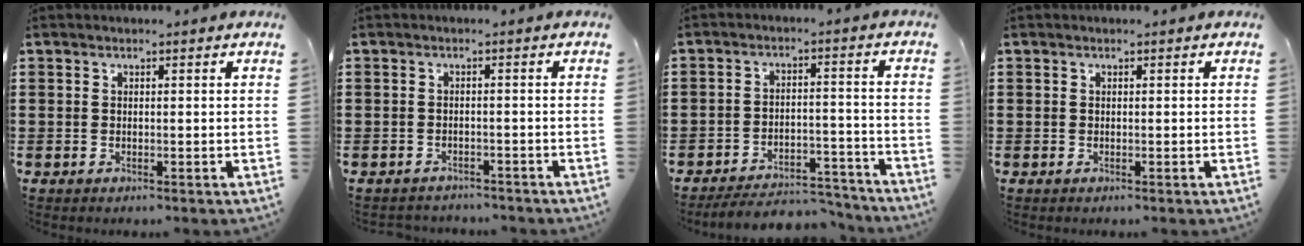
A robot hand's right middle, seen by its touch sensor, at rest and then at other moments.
{"total": 1.7, "force": [-1.7, 0.3, -0.3], "torque": [-0.002, -0.002, -0.038]}
{"total": 5.3, "force": [-5.2, 0.7, 1.0], "torque": [-0.022, 0.007, -0.104]}
{"total": 0.0}